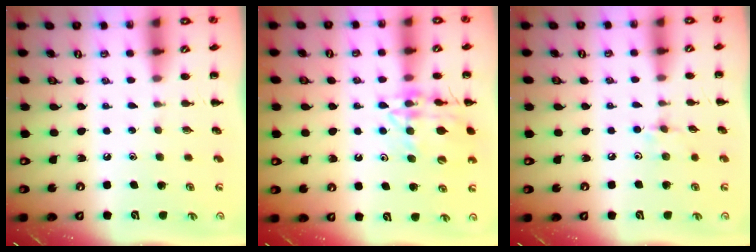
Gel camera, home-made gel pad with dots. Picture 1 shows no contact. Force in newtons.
{"total": 15.5, "press": 15.4, "slide": 1.8}
{"total": 6.8, "press": 6.5, "slide": 1.9}